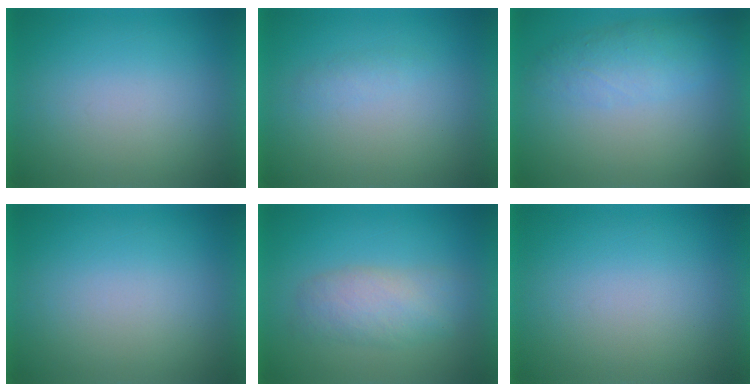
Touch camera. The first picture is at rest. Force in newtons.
{"total": 1.1}
{"total": 3.9}
{"total": 0.0}
{"total": 4.0}
{"total": 0.0}